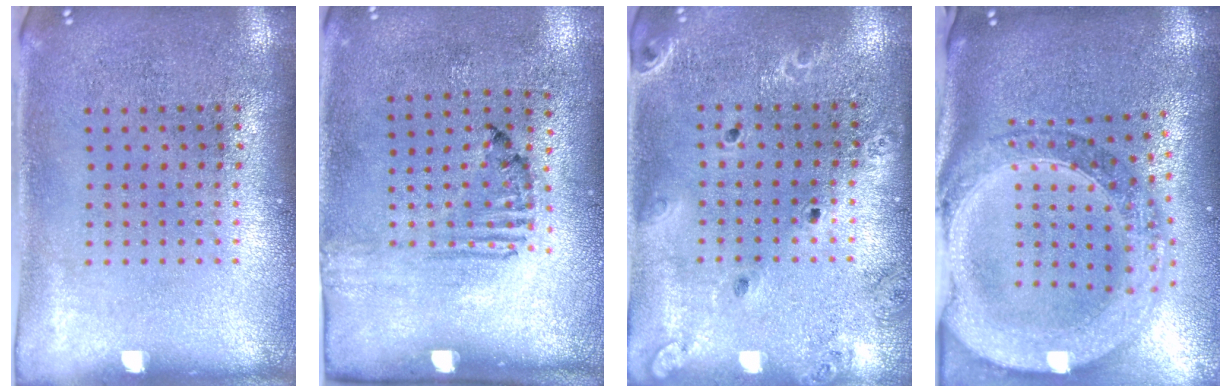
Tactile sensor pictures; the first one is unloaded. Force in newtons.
{"total": 1.7, "press": 1.1, "slide": 1.3}
{"total": 1.7, "press": 1.7, "slide": 0.4}
{"total": 2.6, "press": 2.3, "slide": 1.3}